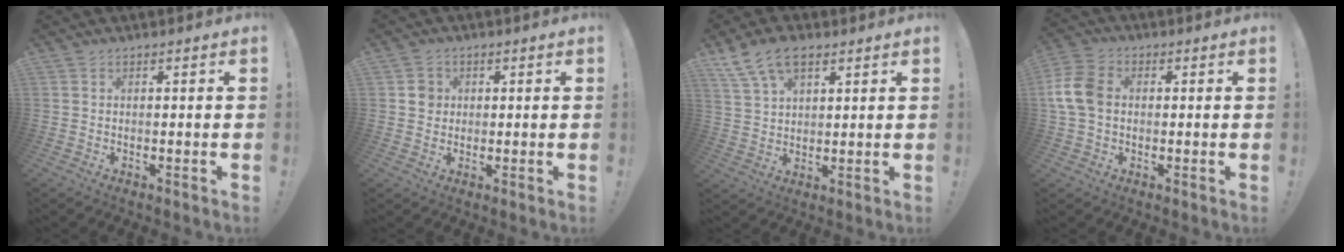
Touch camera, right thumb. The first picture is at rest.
{"total": 3.7, "force": [0.6, 3.5, 0.9], "torque": [-0.002, 0.001, 0.010]}
{"total": 10.1, "force": [5.9, 5.5, 6.1], "torque": [-0.109, -0.015, 0.115]}
{"total": 10.7, "force": [0.6, 7.6, 7.5], "torque": [-0.156, 0.010, 0.017]}